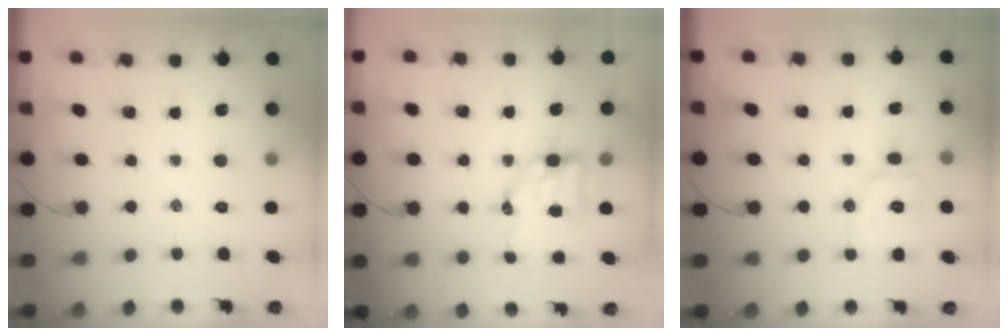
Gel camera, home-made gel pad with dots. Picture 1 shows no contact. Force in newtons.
{"total": 6.9, "press": 6.8, "slide": 1.2}
{"total": 8.5, "press": 8.5, "slide": 0.1}